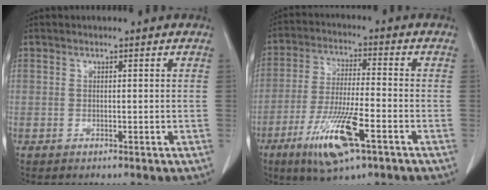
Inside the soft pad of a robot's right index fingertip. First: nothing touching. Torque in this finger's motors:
{"motor_torque": [0.35, -0.32, 0.25, 0.15]}